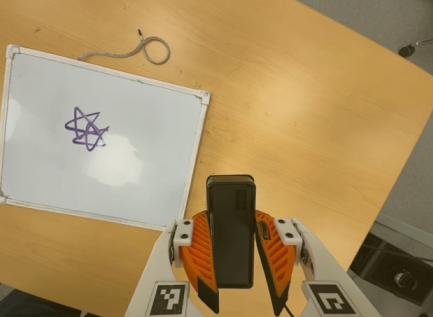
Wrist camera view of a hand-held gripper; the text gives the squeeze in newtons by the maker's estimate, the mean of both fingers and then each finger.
{"total": 10.4, "left": 8.7, "right": 12.1}